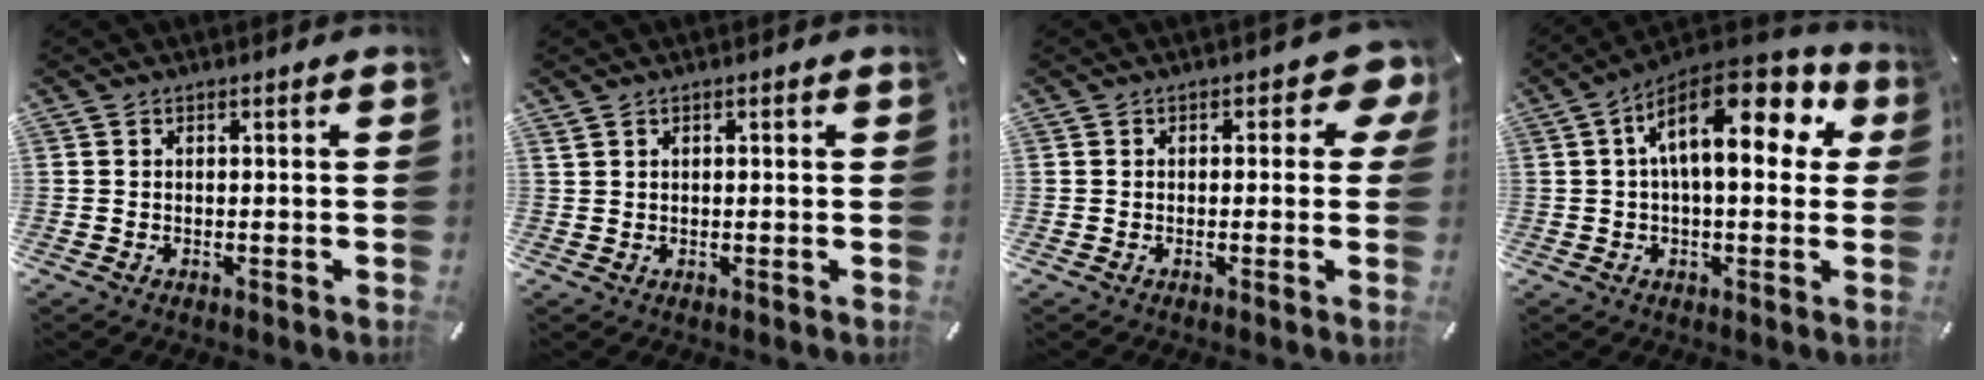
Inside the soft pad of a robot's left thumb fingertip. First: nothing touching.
{"total": 0.9, "force": [0.4, 0.6, 0.5], "torque": [-0.010, 0.001, 0.008]}
{"total": 5.0, "force": [1.3, 2.8, 4.0], "torque": [-0.049, 0.002, 0.016]}
{"total": 17.2, "force": [5.5, 7.9, 14.3], "torque": [-0.234, -0.028, 0.088]}